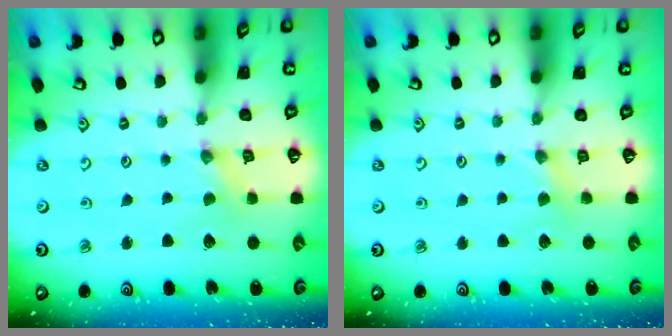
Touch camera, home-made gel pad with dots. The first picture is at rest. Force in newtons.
{"total": 2.5, "press": 2.5, "slide": 0.3}